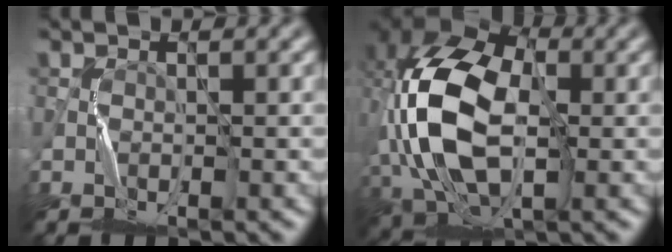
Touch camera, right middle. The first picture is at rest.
{"total": 13.4, "force": [0.2, 7.9, 10.8], "torque": [-0.243, 0.004, -0.001]}